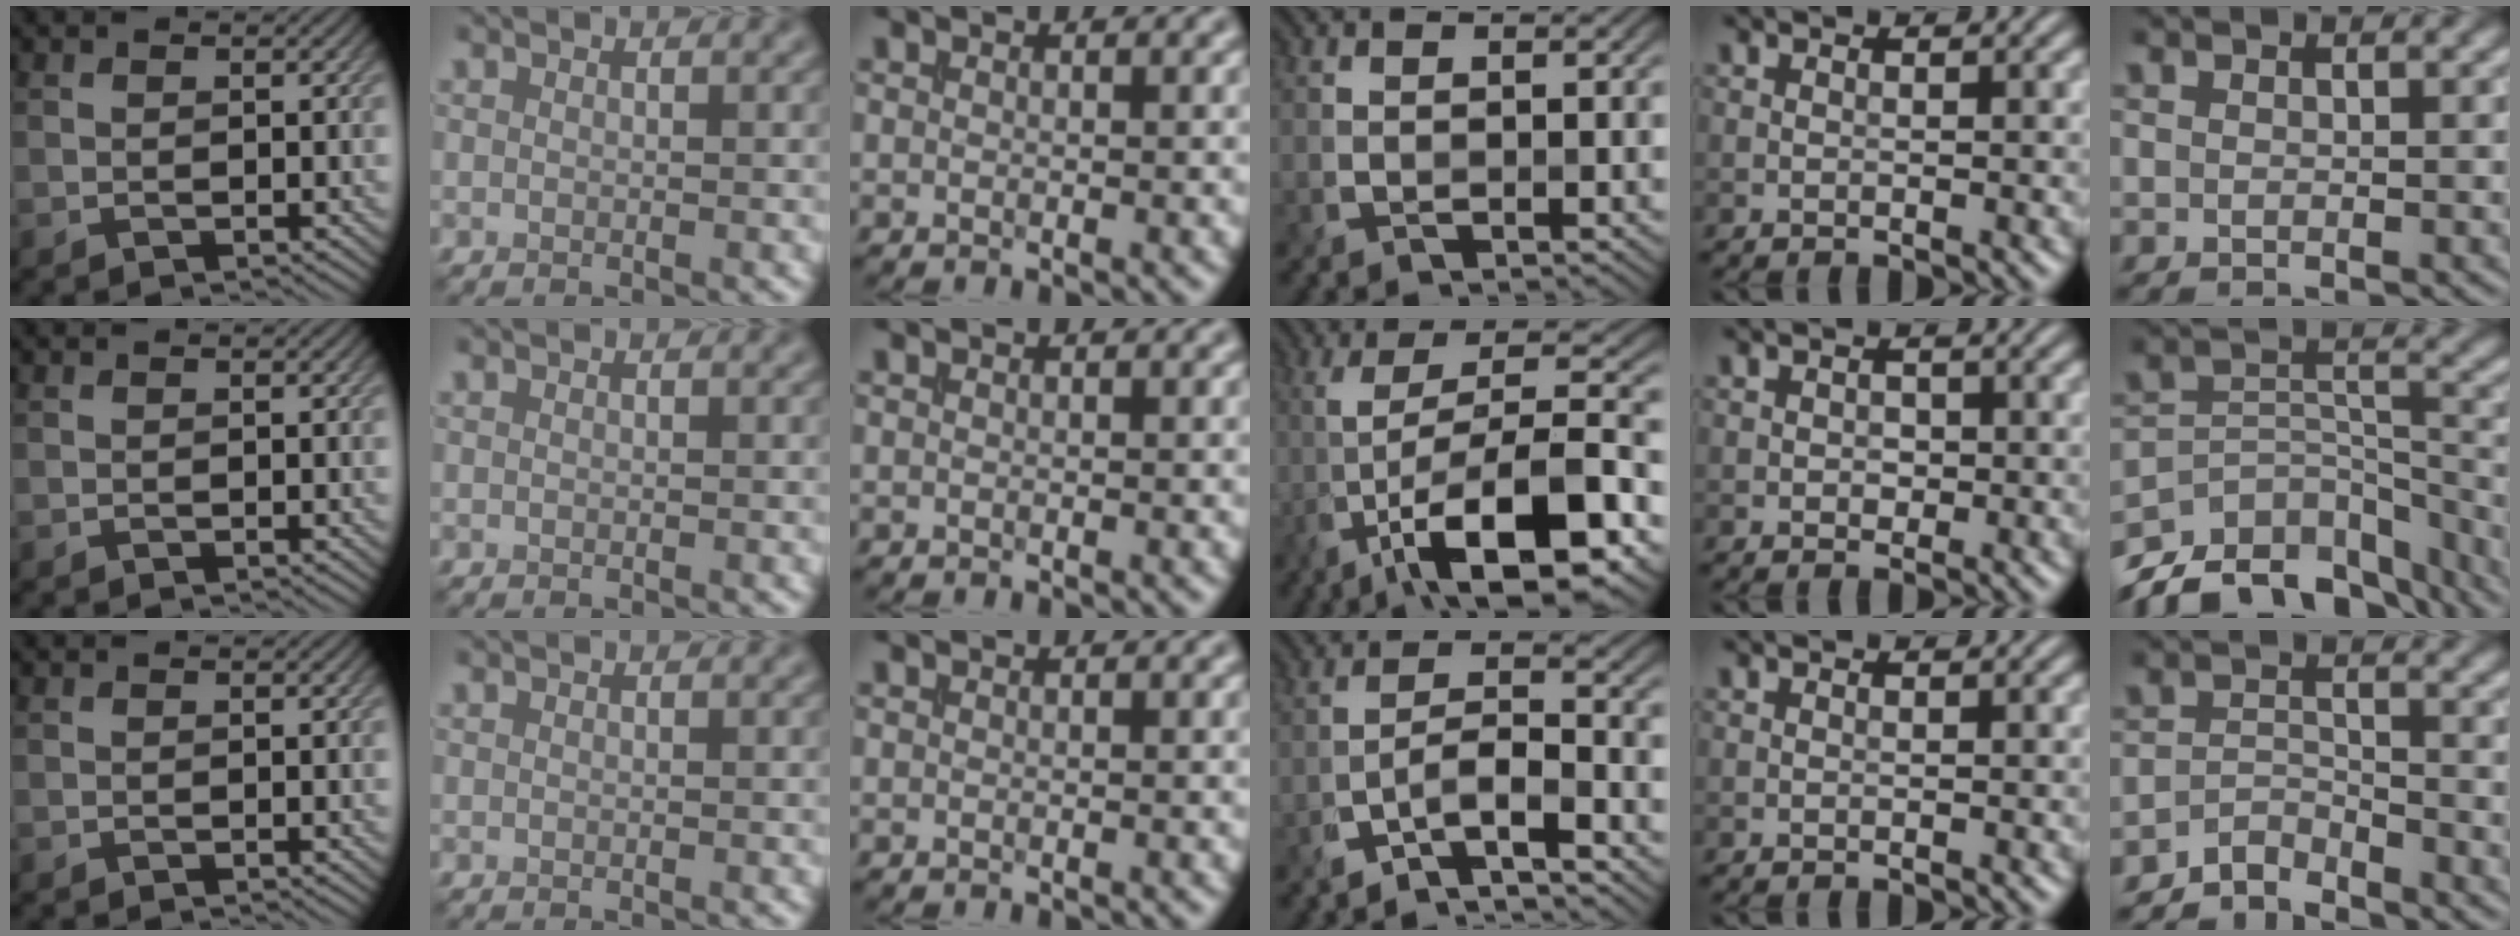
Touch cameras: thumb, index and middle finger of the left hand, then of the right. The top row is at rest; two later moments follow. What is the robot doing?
{"motion": "insert", "object": "file holder"}